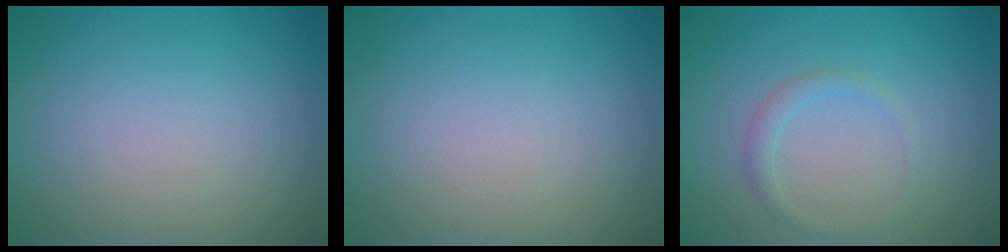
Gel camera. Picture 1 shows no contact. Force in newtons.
{"total": 0.0}
{"total": 1.2, "press": 1.2, "slide": 0.0}